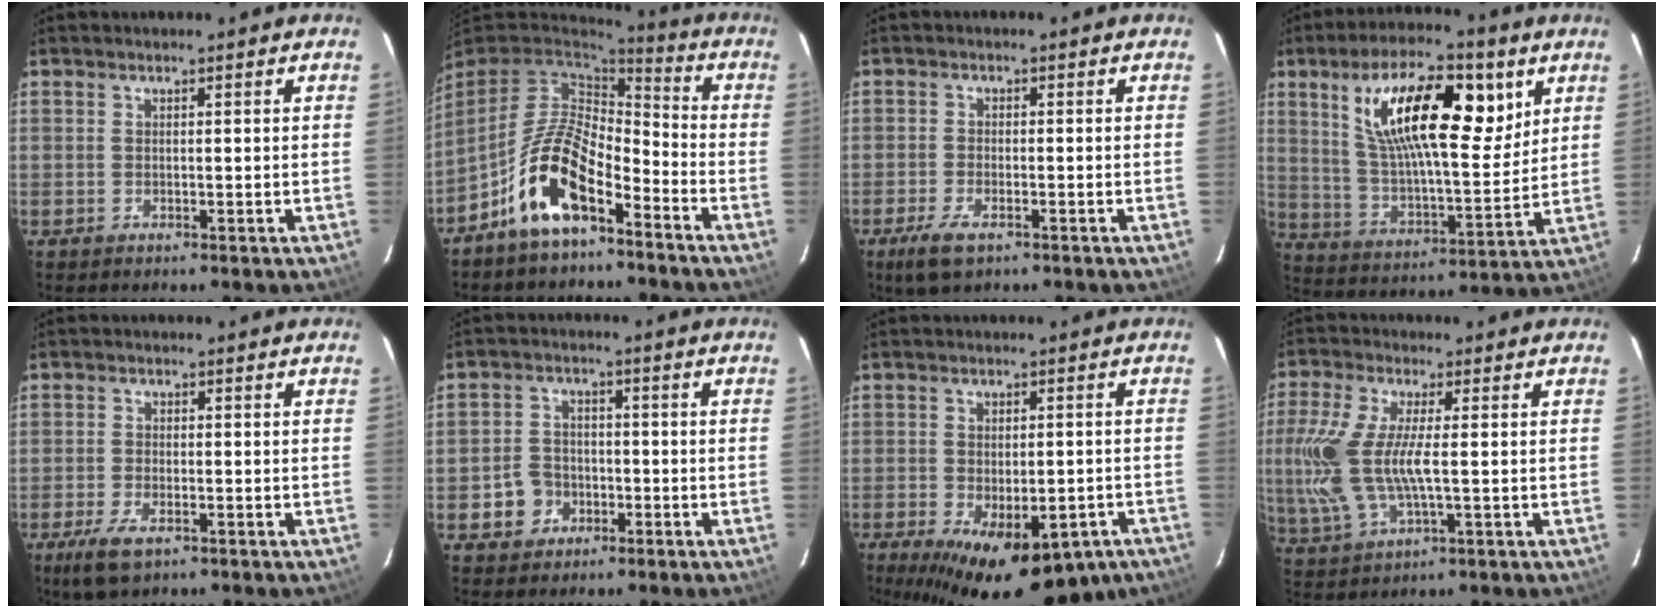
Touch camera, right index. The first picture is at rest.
{"total": 13.3, "force": [-7.7, 5.6, 9.3], "torque": [-0.189, 0.006, -0.143]}
{"total": 5.1, "force": [-3.2, 2.0, 3.4], "torque": [-0.088, -0.012, -0.059]}
{"total": 21.0, "force": [8.9, 7.9, 17.3], "torque": [-0.302, 0.016, 0.155]}
{"total": 5.8, "force": [-3.5, 2.3, 3.9], "torque": [-0.098, -0.015, -0.065]}
{"total": 5.6, "force": [-2.3, 5.0, 1.1], "torque": [-0.033, 0.020, -0.030]}
{"total": 19.7, "force": [-12.3, 9.3, 12.3], "torque": [-0.209, -0.026, -0.153]}
{"total": 13.9, "force": [-0.7, 4.9, 13.0], "torque": [-0.276, -0.008, -0.007]}